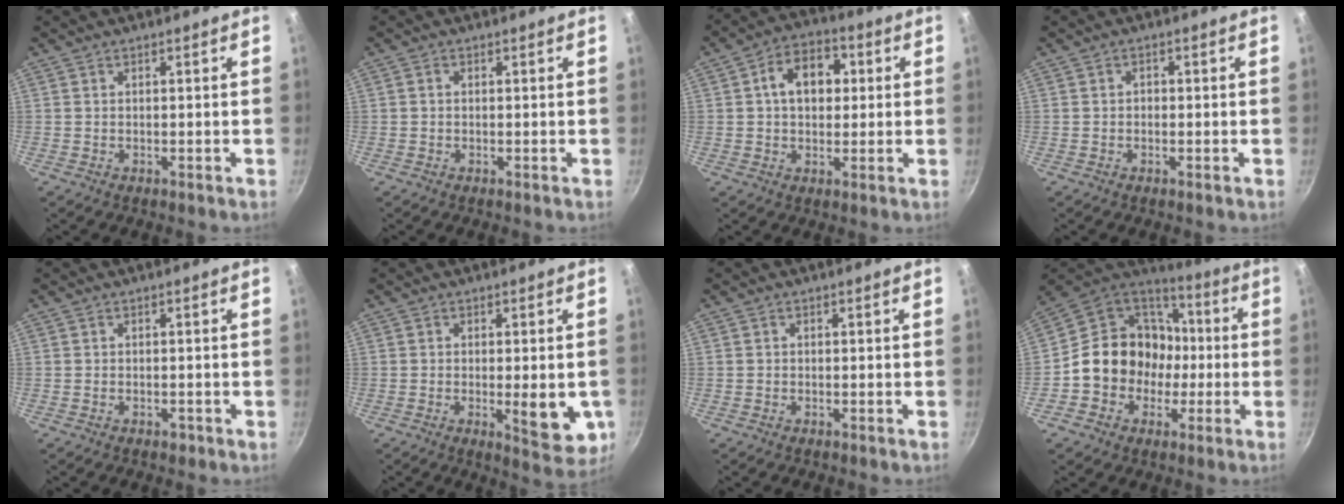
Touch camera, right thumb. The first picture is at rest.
{"total": 0.7, "force": [0.0, 0.6, 0.4], "torque": [-0.007, 0.005, 0.000]}
{"total": 9.9, "force": [1.7, 7.1, 6.7], "torque": [-0.067, 0.015, 0.014]}
{"total": 0.8, "force": [-0.3, 0.7, 0.3], "torque": [-0.004, 0.003, -0.005]}
{"total": 1.1, "force": [-0.6, 0.7, 0.6], "torque": [-0.010, 0.003, -0.006]}
{"total": 8.8, "force": [-1.4, 3.2, 8.1], "torque": [-0.090, -0.010, -0.012]}
{"total": 0.0}
{"total": 17.4, "force": [-1.9, 15.2, 8.2], "torque": [-0.099, 0.048, -0.037]}